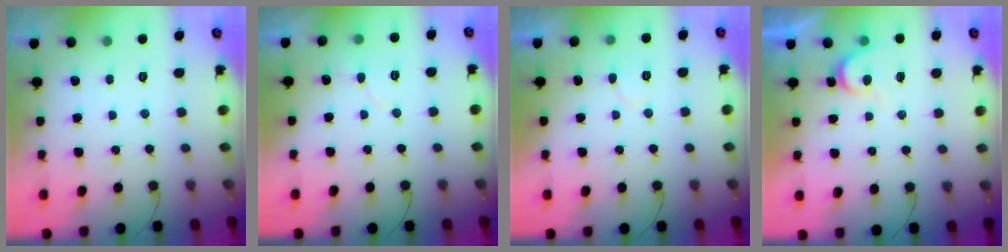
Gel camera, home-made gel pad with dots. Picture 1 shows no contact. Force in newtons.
{"total": 4.3, "press": 4.3, "slide": 0.4}
{"total": 4.2, "press": 4.2, "slide": 0.3}
{"total": 5.8, "press": 5.8, "slide": 0.4}